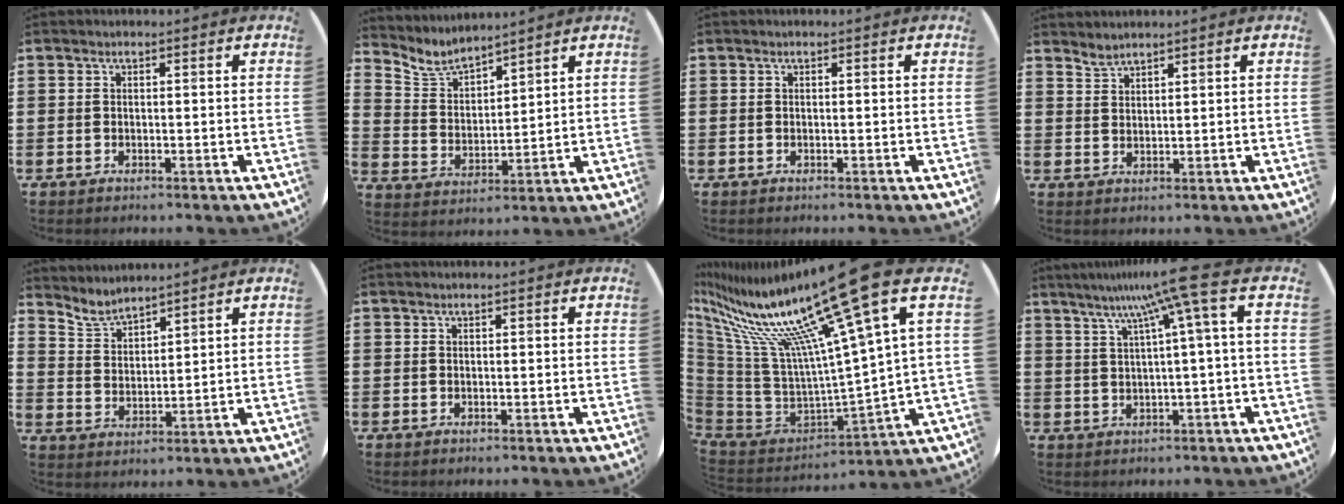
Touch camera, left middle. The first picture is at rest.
{"total": 5.1, "force": [5.0, 1.0, 0.7], "torque": [-0.033, -0.027, 0.090]}
{"total": 0.0}
{"total": 1.9, "force": [1.9, 0.0, -0.2], "torque": [0.001, -0.001, 0.036]}
{"total": 4.0, "force": [4.0, 0.4, 0.0], "torque": [-0.014, -0.019, 0.074]}
{"total": 0.0}
{"total": 21.5, "force": [14.3, 3.5, 15.6], "torque": [-0.360, -0.103, 0.221]}
{"total": 8.8, "force": [4.5, -1.1, 7.5], "torque": [-0.144, -0.011, 0.069]}